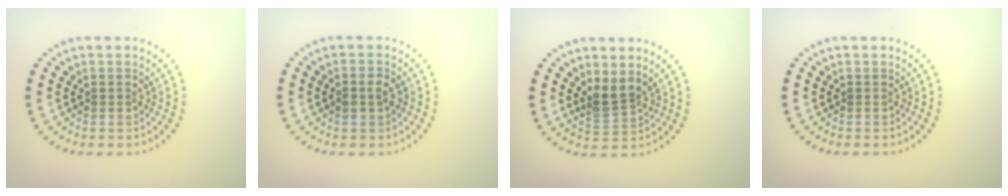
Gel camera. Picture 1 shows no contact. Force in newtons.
{"total": 1.4, "press": 1.4, "slide": 0.1}
{"total": 2.4, "press": 1.8, "slide": 1.6}
{"total": 0.0}